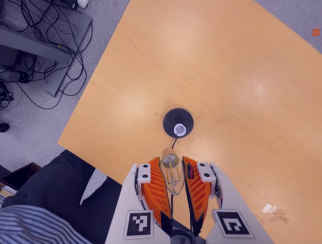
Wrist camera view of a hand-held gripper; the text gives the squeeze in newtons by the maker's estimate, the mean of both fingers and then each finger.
{"total": 22.4, "left": 27.1, "right": 17.7}